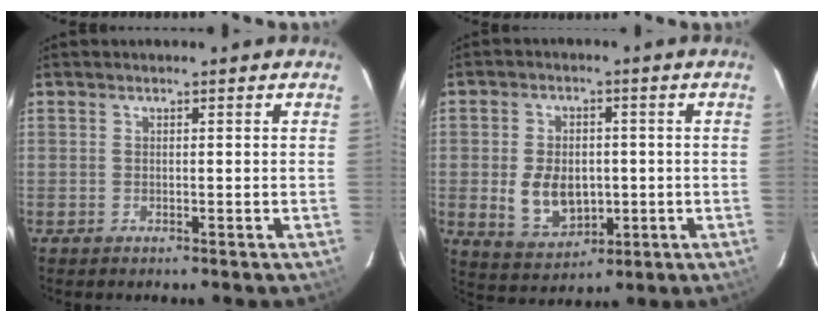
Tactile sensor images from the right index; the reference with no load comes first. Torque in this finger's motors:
{"motor_torque": [0.30, 0.11, 0.49, 0.06]}